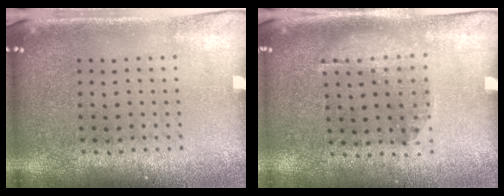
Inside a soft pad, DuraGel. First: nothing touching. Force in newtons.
{"total": 1.2, "press": 0.9, "slide": 0.9}